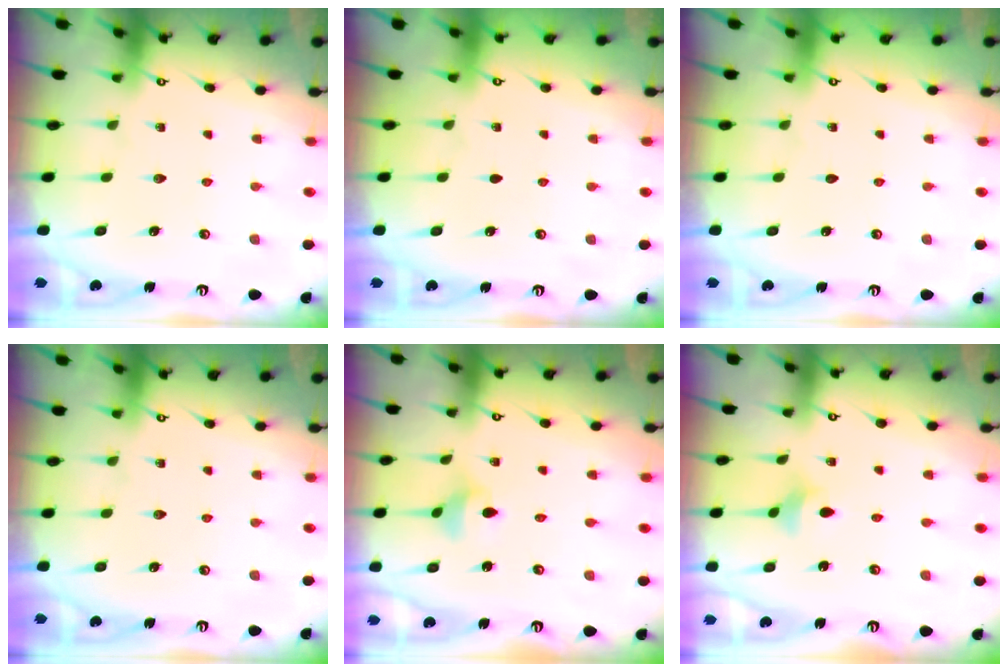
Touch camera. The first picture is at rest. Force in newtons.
{"total": 0.0}
{"total": 0.0}
{"total": 0.0}
{"total": 3.0, "press": 2.9, "slide": 0.6}
{"total": 2.8, "press": 2.7, "slide": 0.7}